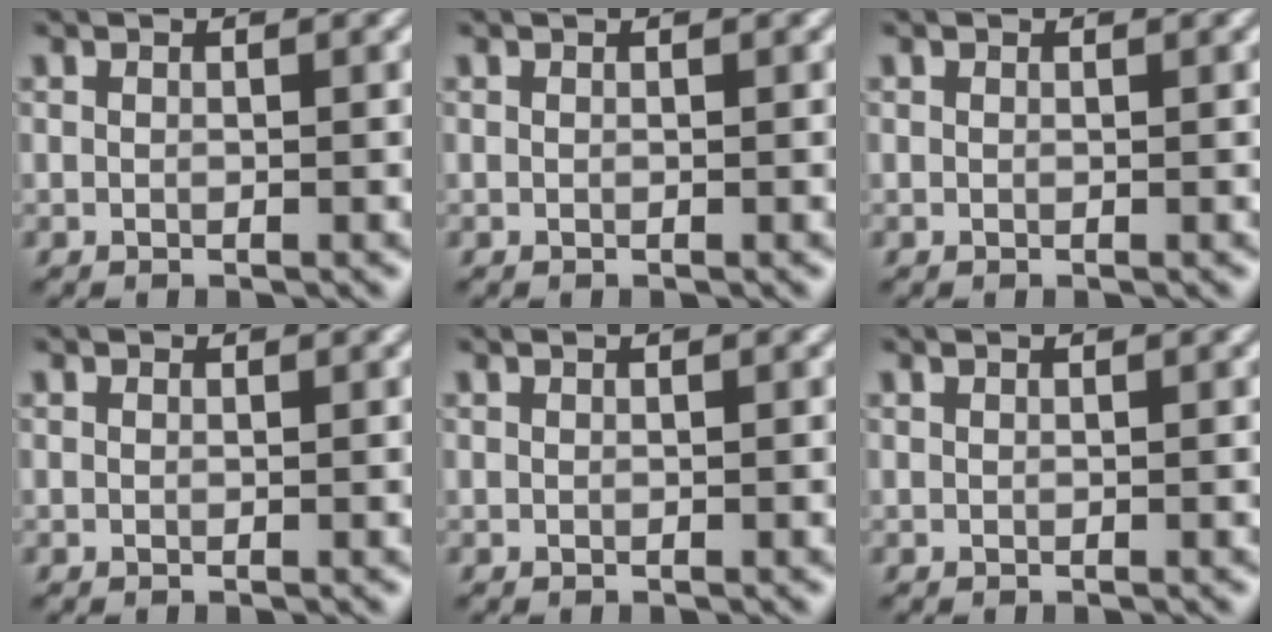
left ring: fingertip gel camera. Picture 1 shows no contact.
{"total": 0.0}
{"total": 0.0}
{"total": 0.5, "force": [0.5, 0.2, 0.1], "torque": [-0.002, 0.001, 0.000]}
{"total": 0.8, "force": [0.5, 0.4, 0.5], "torque": [0.003, 0.008, -0.010]}
{"total": 0.8, "force": [0.5, 0.4, 0.4], "torque": [0.004, 0.005, -0.007]}